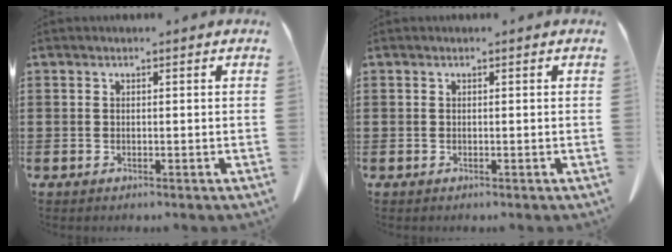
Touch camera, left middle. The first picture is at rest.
{"total": 0.0}